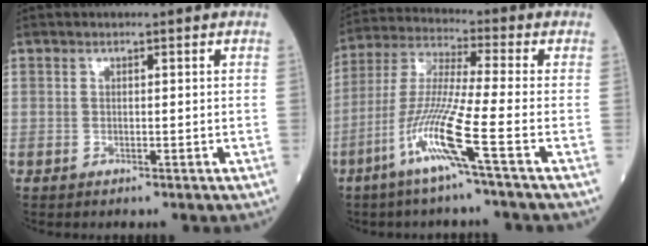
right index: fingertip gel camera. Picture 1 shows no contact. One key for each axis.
{"total": 11.4, "fx": -5.3, "fy": -1.4, "fz": 10.0, "tx": -0.208, "ty": -0.013, "tz": -0.111}